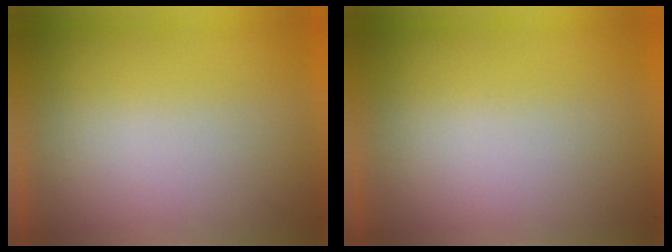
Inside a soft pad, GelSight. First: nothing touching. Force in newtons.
{"total": 1.0}